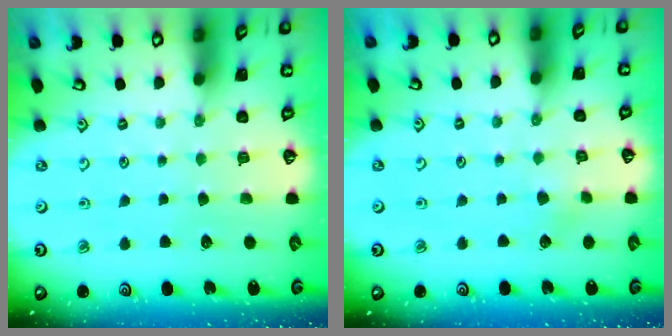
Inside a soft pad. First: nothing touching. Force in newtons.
{"total": 2.9, "press": 2.9, "slide": 0.2}